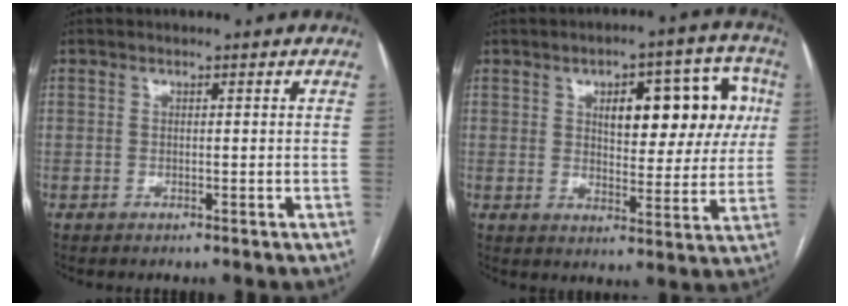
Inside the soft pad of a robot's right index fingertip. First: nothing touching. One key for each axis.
{"total": 13.2, "fx": 3.8, "fy": 5.7, "fz": 11.3, "tx": -0.134, "ty": 0.036, "tz": 0.054}